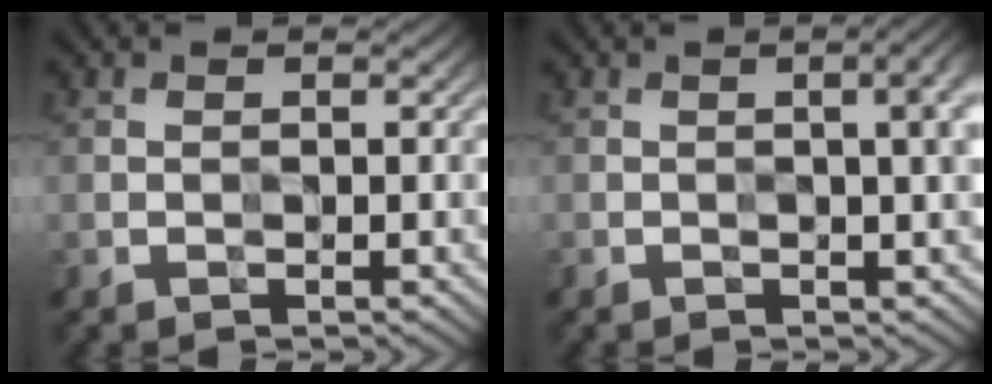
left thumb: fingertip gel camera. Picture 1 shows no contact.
{"total": 4.5, "force": [0.4, 1.2, 4.3], "torque": [-0.054, 0.007, 0.006]}